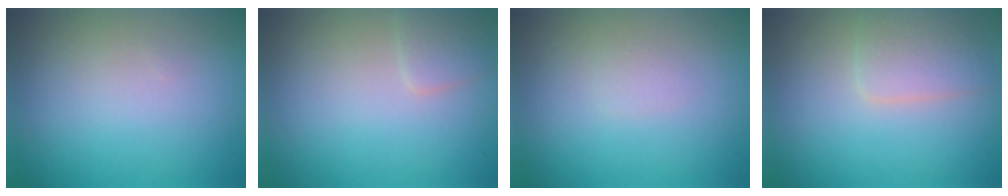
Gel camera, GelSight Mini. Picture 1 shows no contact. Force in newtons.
{"total": 1.4, "press": 1.4, "slide": 0.0}
{"total": 0.5, "press": 0.5, "slide": 0.1}
{"total": 2.8, "press": 2.8, "slide": 0.0}